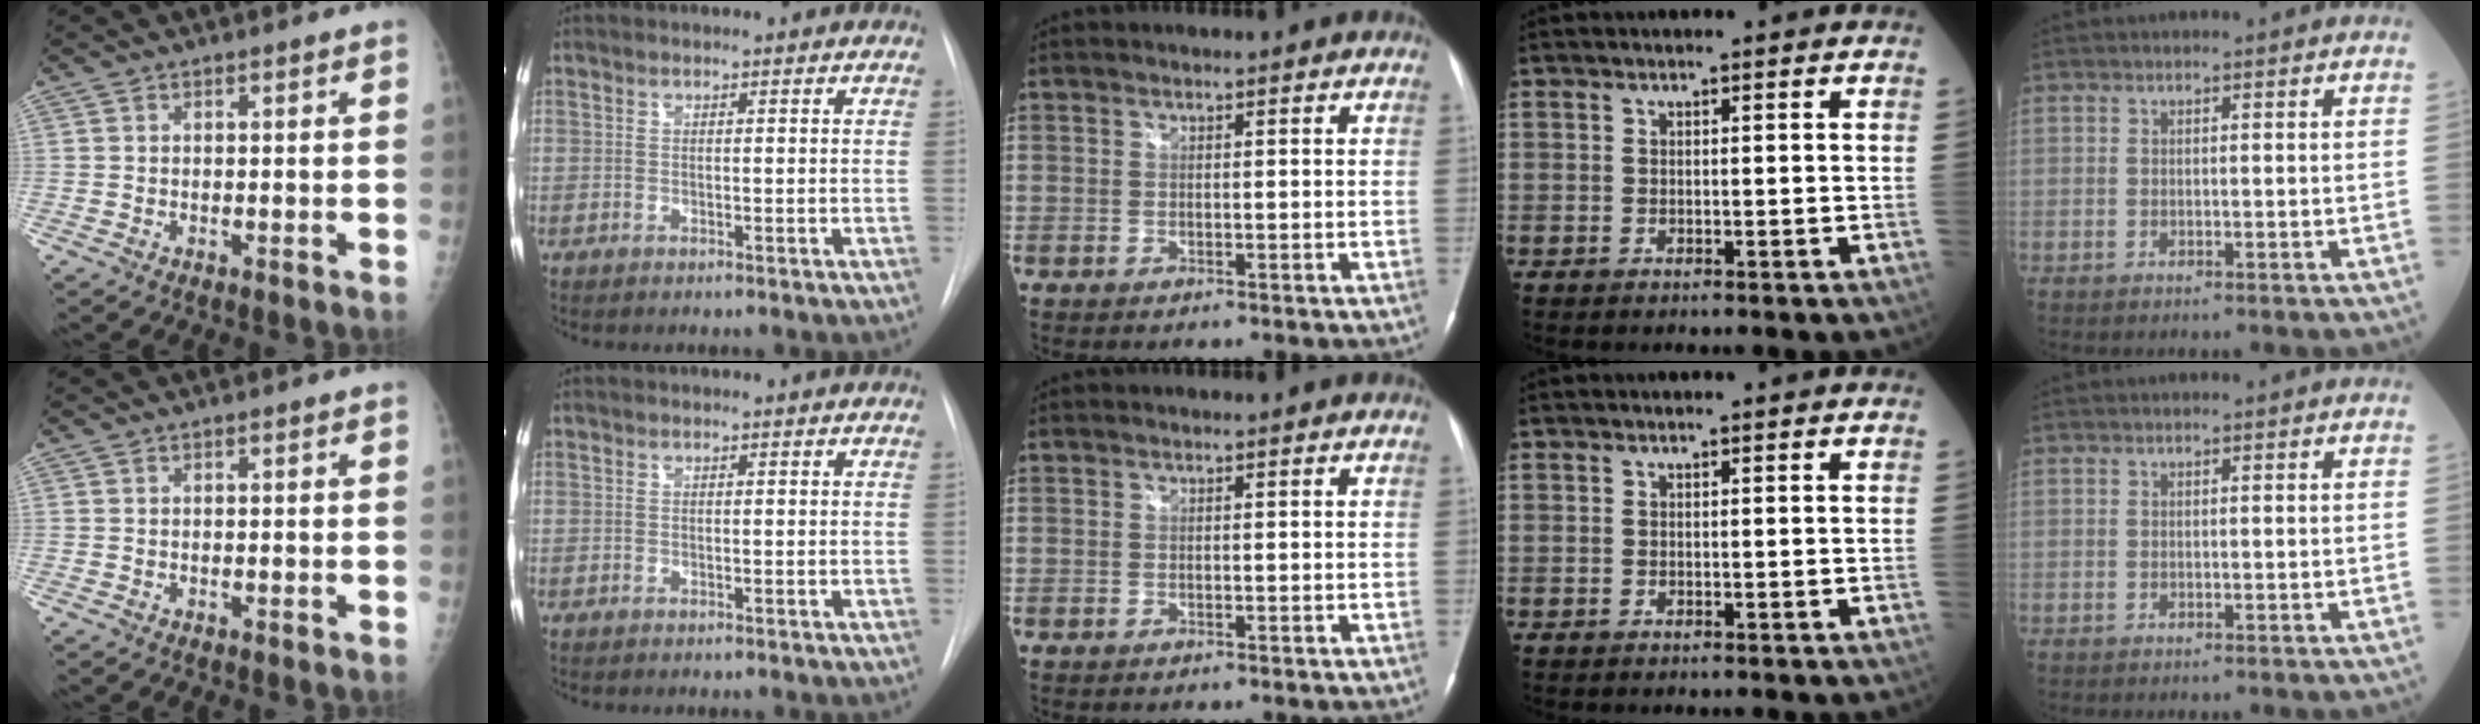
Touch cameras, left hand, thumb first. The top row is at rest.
{}